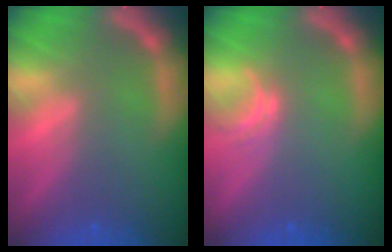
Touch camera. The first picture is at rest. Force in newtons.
{"total": 1.5}